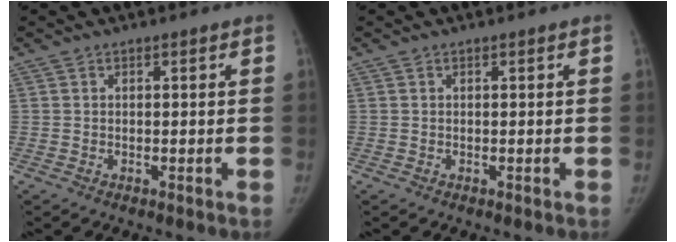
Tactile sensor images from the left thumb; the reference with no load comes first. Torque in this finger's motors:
{"motor_torque": [0.04, 0.03, 0.23, -0.24, 0.02]}